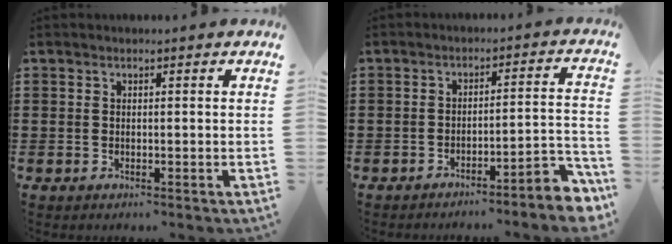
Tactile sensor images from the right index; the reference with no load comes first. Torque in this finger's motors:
{"motor_torque": [0.49, -0.40, -0.02, -0.05]}